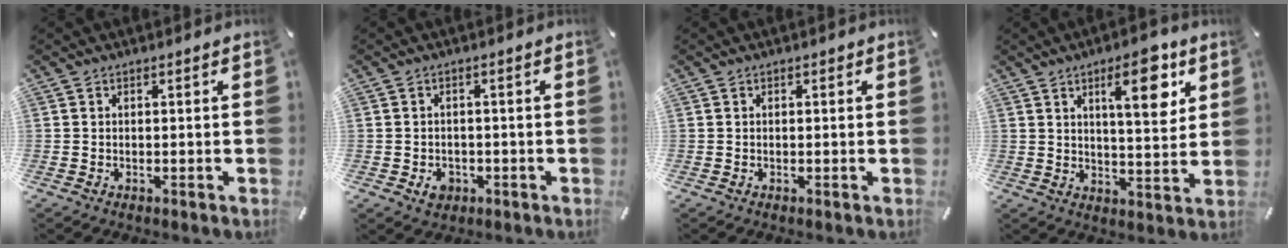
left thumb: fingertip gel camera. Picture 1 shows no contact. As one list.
[{"total": 3.6, "force": [-1.3, 2.8, 1.7], "torque": [-0.021, 0.003, -0.023]}, {"total": 0.0}, {"total": 12.1, "force": [6.0, 4.2, 9.7], "torque": [-0.133, -0.028, 0.093]}]